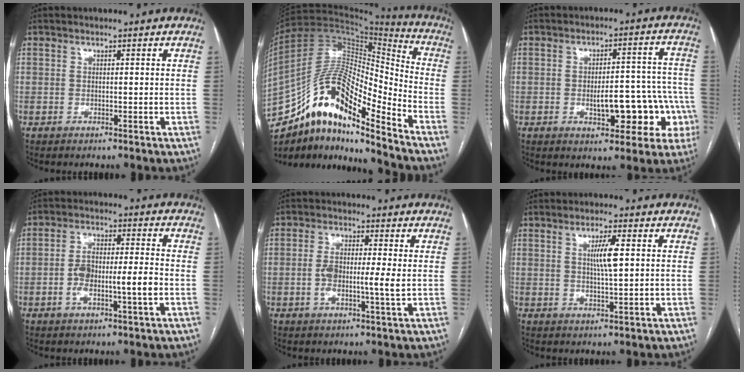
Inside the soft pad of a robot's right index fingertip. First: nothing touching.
{"total": 19.6, "force": [-13.1, 4.6, 13.9], "torque": [-0.266, 0.033, -0.229]}
{"total": 10.9, "force": [-3.3, 5.0, 9.1], "torque": [-0.094, 0.035, -0.034]}
{"total": 7.9, "force": [-1.8, 1.7, 7.5], "torque": [-0.144, 0.017, -0.031]}
{"total": 5.7, "force": [-0.2, 0.9, 5.7], "torque": [-0.112, 0.006, -0.007]}
{"total": 4.9, "force": [1.0, 0.4, 4.7], "torque": [-0.086, 0.000, 0.018]}